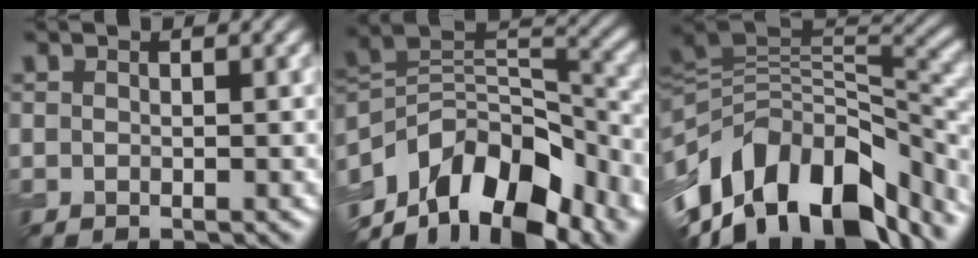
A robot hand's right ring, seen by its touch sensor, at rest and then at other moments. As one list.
[{"total": 13.1, "force": [-8.6, 6.6, 7.4], "torque": [-0.129, 0.022, -0.157]}, {"total": 14.6, "force": [-6.7, 8.0, 10.2], "torque": [-0.193, 0.012, -0.113]}]